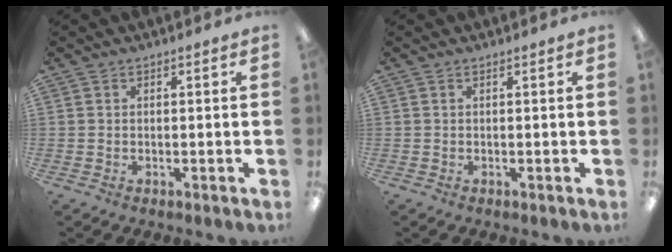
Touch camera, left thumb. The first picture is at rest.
{"total": 0.0}